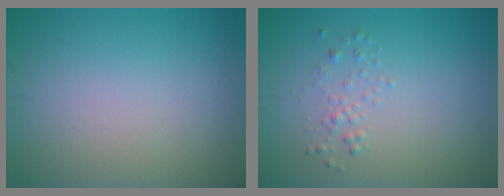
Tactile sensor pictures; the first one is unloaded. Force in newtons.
{"total": 1.0, "press": 1.0, "slide": 0.0}